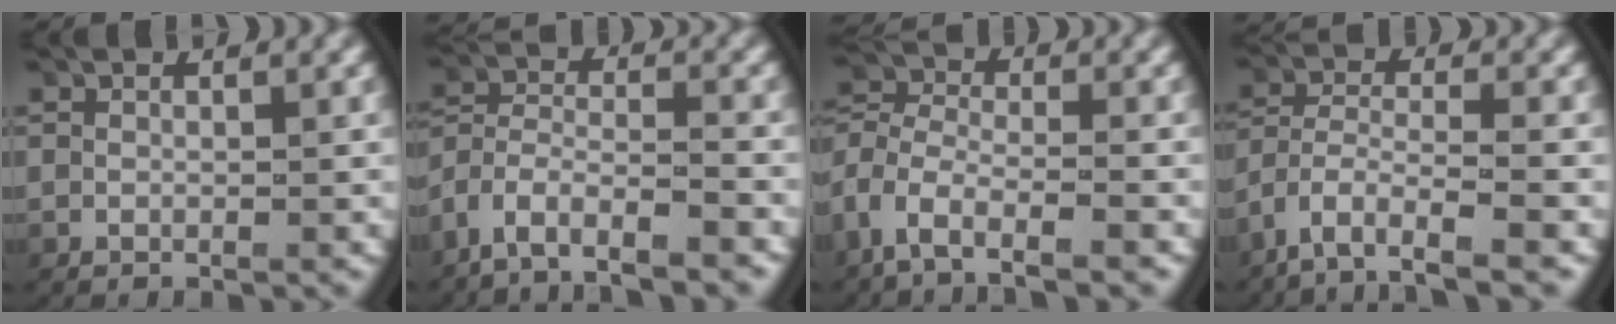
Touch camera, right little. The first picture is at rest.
{"total": 7.4, "force": [-5.3, 4.3, 3.1], "torque": [-0.088, -0.044, -0.079]}
{"total": 6.3, "force": [-2.6, 4.6, 3.4], "torque": [-0.096, -0.029, -0.043]}
{"total": 6.5, "force": [-4.3, 2.6, 4.2], "torque": [-0.097, -0.039, -0.053]}